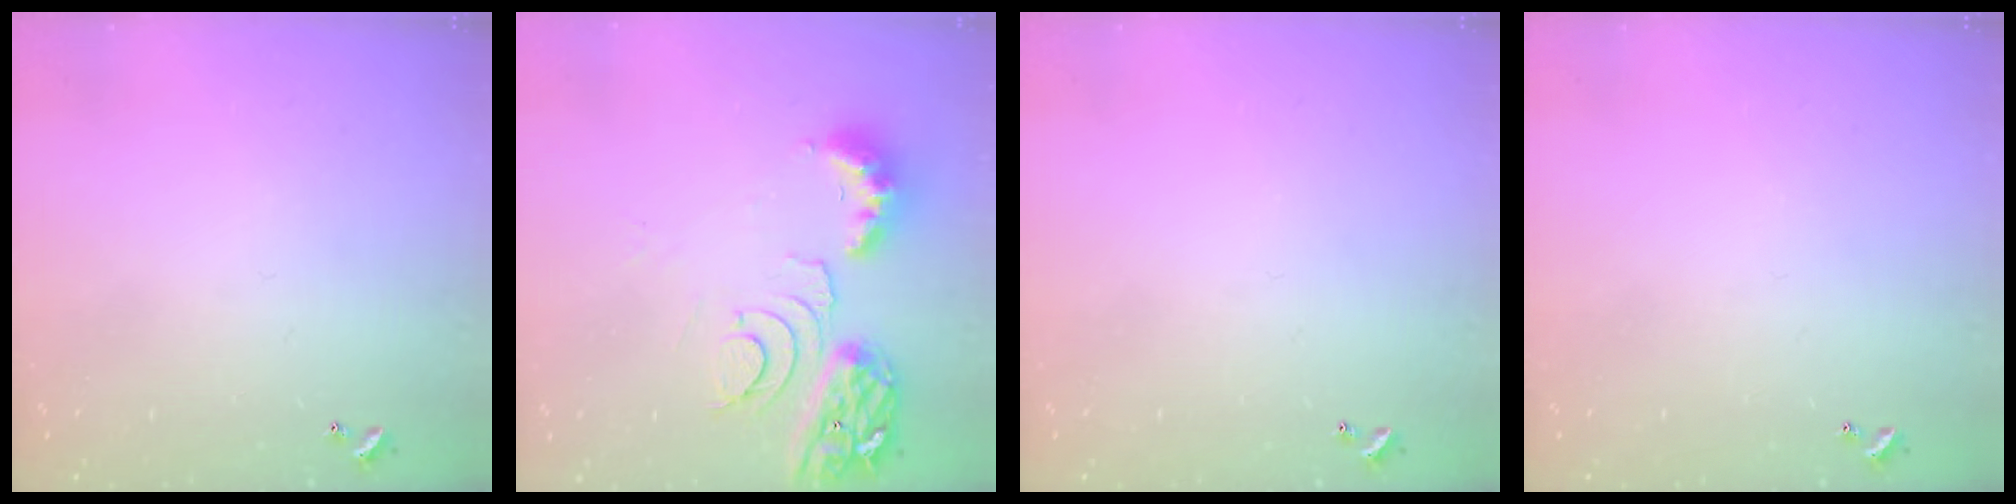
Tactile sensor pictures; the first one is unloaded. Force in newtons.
{"total": 10.1, "press": 10.0, "slide": 1.2}
{"total": 0.0}
{"total": 0.0}